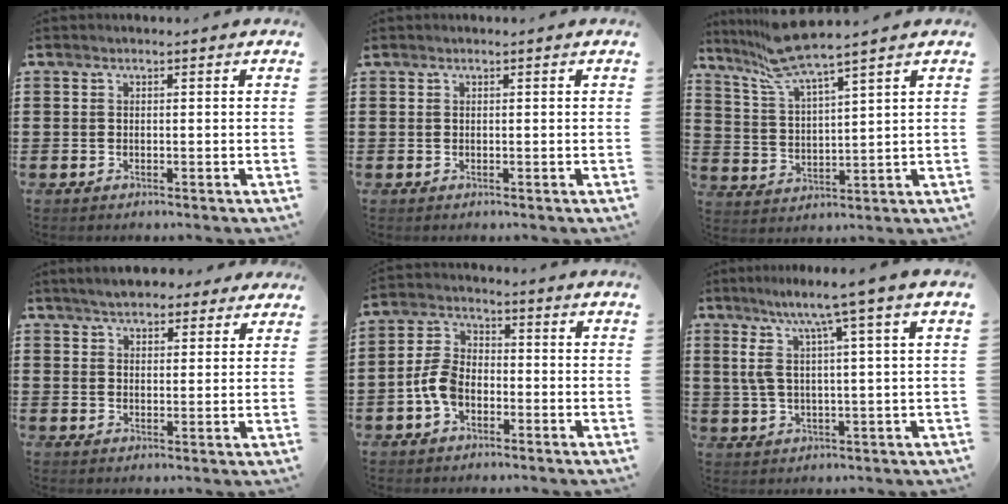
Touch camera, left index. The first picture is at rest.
{"total": 0.0}
{"total": 8.0, "force": [6.9, 0.2, 4.2], "torque": [-0.105, -0.023, 0.124]}
{"total": 4.7, "force": [4.1, 1.7, 1.4], "torque": [-0.039, 0.001, 0.078]}
{"total": 5.8, "force": [-2.2, 3.7, 3.9], "torque": [-0.104, 0.003, -0.048]}
{"total": 7.6, "force": [3.9, 0.0, 6.5], "torque": [-0.137, -0.011, 0.060]}